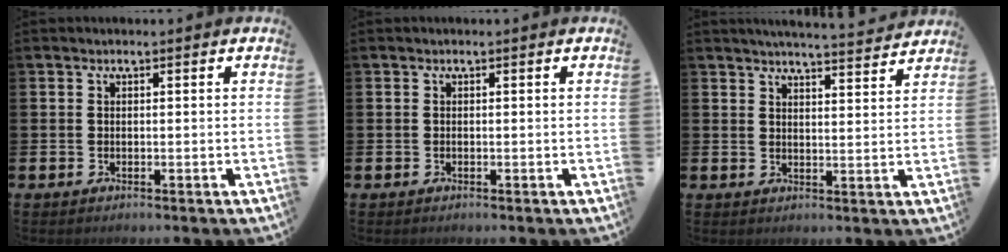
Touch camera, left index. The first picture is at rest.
{"total": 0.0}
{"total": 4.5, "force": [4.4, -0.4, 0.7], "torque": [-0.015, -0.033, 0.076]}